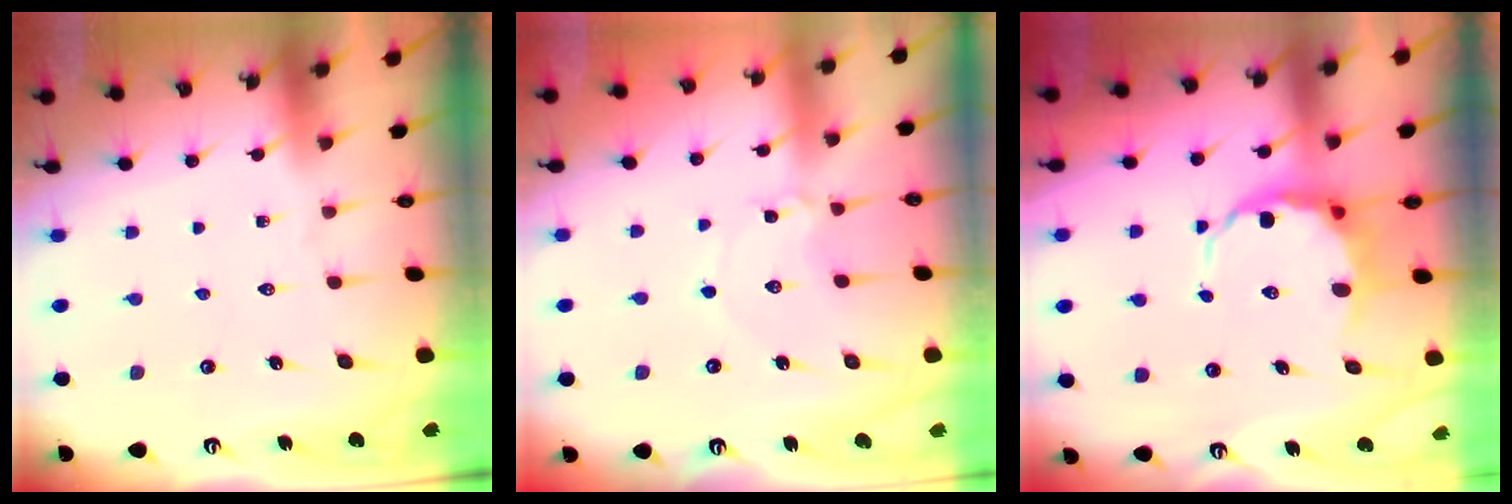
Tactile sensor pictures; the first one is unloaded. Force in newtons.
{"total": 2.0, "press": 2.0, "slide": 0.2}
{"total": 7.3, "press": 7.0, "slide": 2.0}